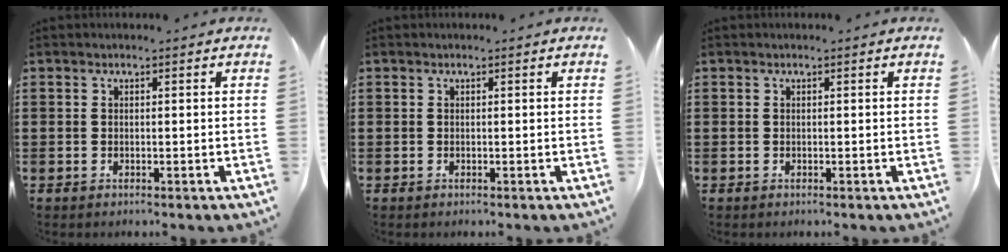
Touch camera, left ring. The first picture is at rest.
{"total": 0.0}
{"total": 0.0}